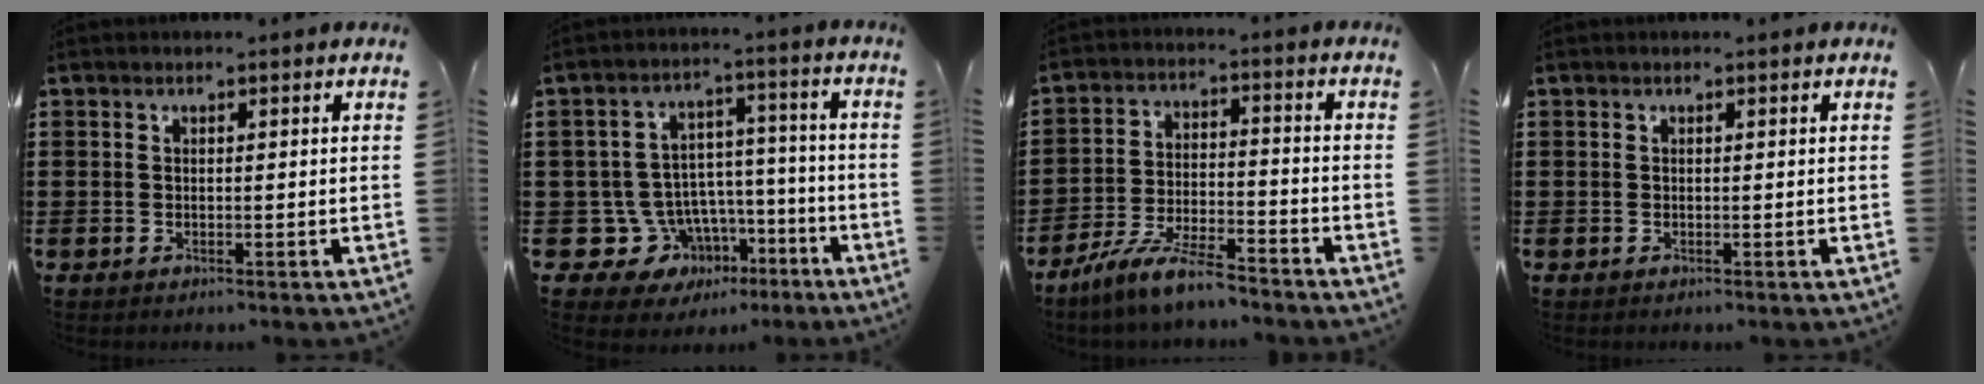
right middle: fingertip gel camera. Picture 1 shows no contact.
{"total": 9.4, "force": [-4.9, 7.9, 1.8], "torque": [-0.057, 0.016, -0.079]}
{"total": 7.7, "force": [-6.7, 0.8, 3.8], "torque": [-0.088, -0.001, -0.131]}
{"total": 0.0}